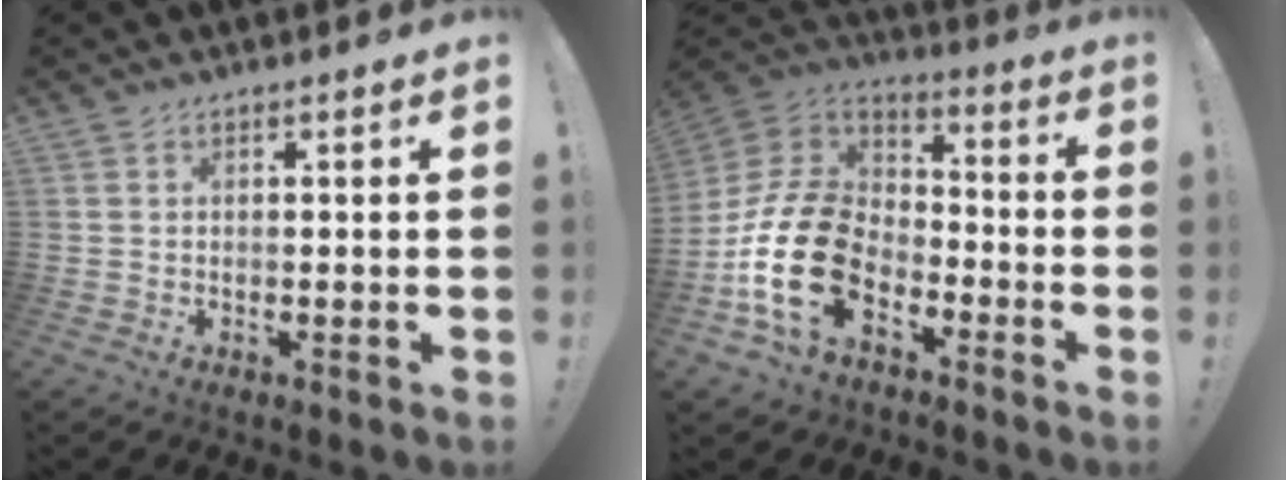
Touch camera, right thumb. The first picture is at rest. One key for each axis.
{"total": 20.6, "fx": -7.9, "fy": 12.7, "fz": 14.1, "tx": -0.290, "ty": 0.045, "tz": -0.125}